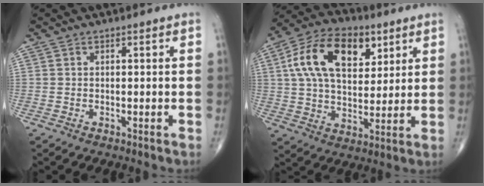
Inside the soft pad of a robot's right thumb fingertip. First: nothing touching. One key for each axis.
{"total": 18.2, "fx": 6.6, "fy": 10.7, "fz": 13.2, "tx": -0.206, "ty": -0.005, "tz": 0.111}